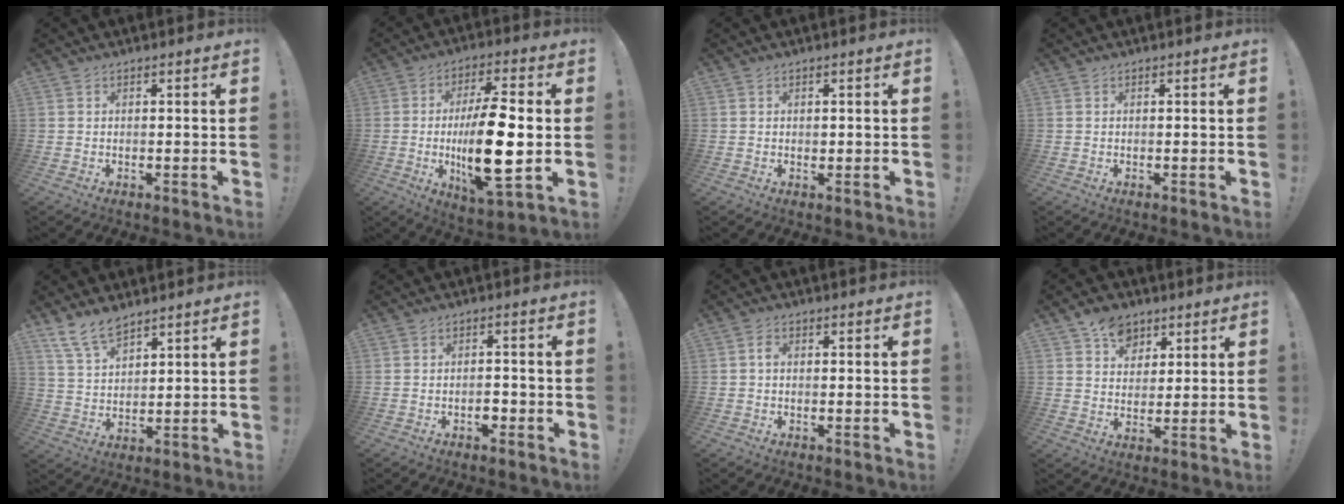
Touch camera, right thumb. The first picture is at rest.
{"total": 19.1, "force": [-1.5, 5.9, 18.1], "torque": [-0.319, -0.006, -0.025]}
{"total": 0.5, "force": [0.2, 0.5, 0.1], "torque": [-0.005, 0.004, 0.004]}
{"total": 0.0}
{"total": 8.6, "force": [6.9, 3.5, 3.8], "torque": [-0.075, -0.035, 0.134]}
{"total": 2.8, "force": [-1.4, 1.7, 1.7], "torque": [-0.015, 0.001, -0.026]}
{"total": 1.5, "force": [-0.2, 0.9, 1.1], "torque": [-0.022, 0.006, -0.005]}
{"total": 9.4, "force": [5.5, 7.0, 3.0], "torque": [-0.035, -0.026, 0.106]}